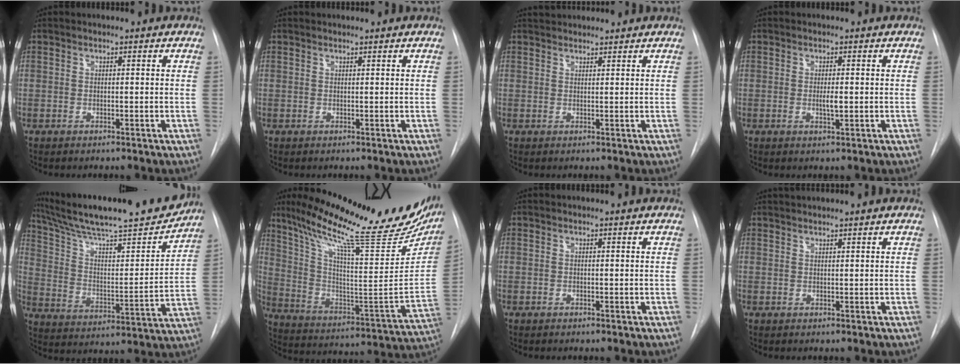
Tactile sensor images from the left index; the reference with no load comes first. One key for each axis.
{"total": 0.9, "fx": 0.9, "fy": -0.1, "fz": 0.1, "tx": -0.007, "ty": 0.011, "tz": 0.018}
{"total": 4.1, "fx": 3.9, "fy": 0.7, "fz": 0.8, "tx": -0.013, "ty": 0.037, "tz": 0.061}
{"total": 1.5, "fx": 0.0, "fy": 0.3, "fz": 1.5, "tx": -0.028, "ty": -0.002, "tz": 0.000}
{"total": 23.2, "fx": 20.7, "fy": 2.0, "fz": 10.2, "tx": -0.174, "ty": -0.022, "tz": 0.316}
{"total": 31.7, "fx": 24.8, "fy": 5.4, "fz": 19.0, "tx": -0.305, "ty": -0.036, "tz": 0.350}
{"total": 0.0}
{"total": 2.7, "fx": 2.5, "fy": -0.4, "fz": 1.0, "tx": -0.009, "ty": 0.024, "tz": 0.047}